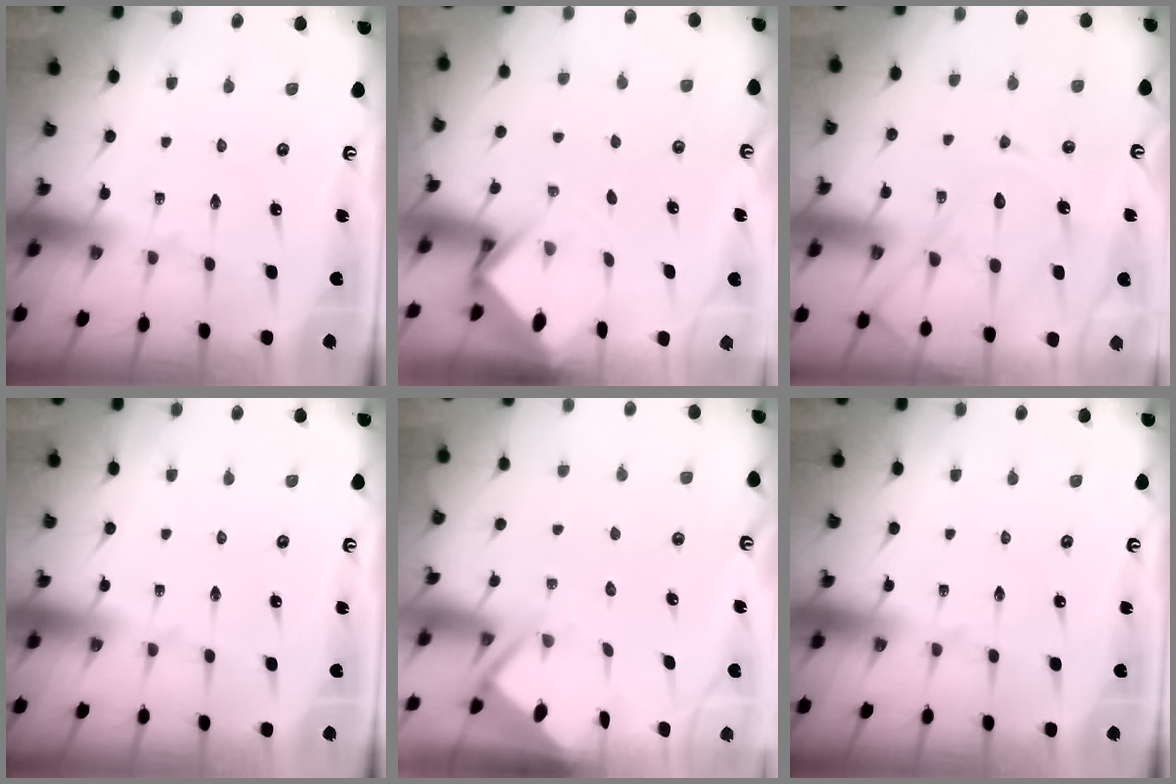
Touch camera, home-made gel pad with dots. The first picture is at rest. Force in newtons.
{"total": 2.9, "press": 2.9, "slide": 0.2}
{"total": 13.0, "press": 12.9, "slide": 1.3}
{"total": 0.0}
{"total": 3.3, "press": 3.3, "slide": 0.3}
{"total": 0.0}